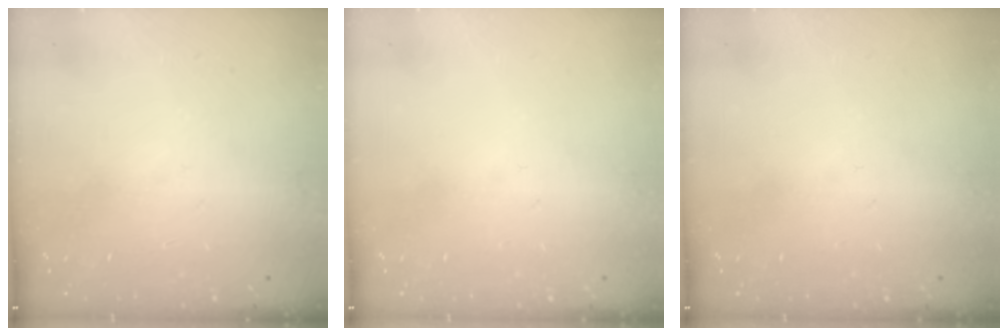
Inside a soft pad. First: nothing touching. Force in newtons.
{"total": 0.0}
{"total": 0.0}